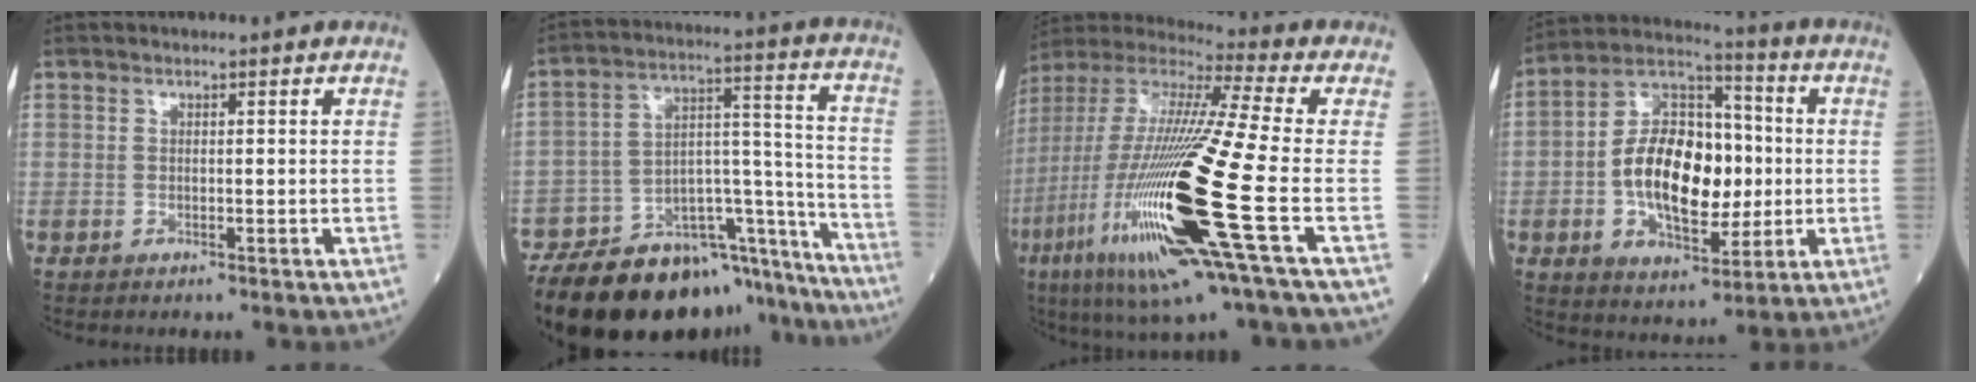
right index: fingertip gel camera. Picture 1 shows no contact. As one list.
[{"total": 28.7, "force": [-24.0, 8.7, 13.2], "torque": [-0.175, 0.016, -0.353]}, {"total": 30.1, "force": [-8.7, 2.6, 28.7], "torque": [-0.602, -0.064, -0.172]}, {"total": 17.7, "force": [-1.1, 9.2, 15.1], "torque": [-0.290, 0.029, -0.015]}]